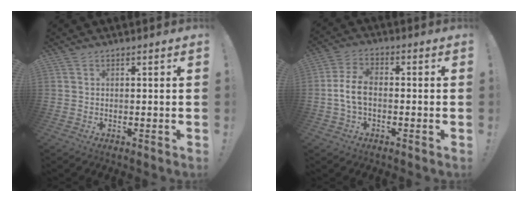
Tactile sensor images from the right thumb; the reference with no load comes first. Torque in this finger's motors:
{"motor_torque": [0.10, -0.06, 0.74, -0.36, 0.17]}